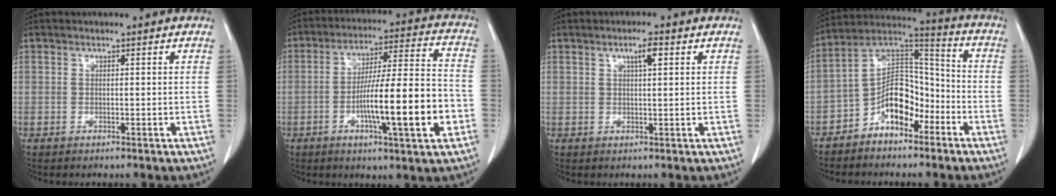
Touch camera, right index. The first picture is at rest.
{"total": 16.4, "force": [-4.6, 1.4, 15.6], "torque": [-0.259, 0.007, -0.072]}
{"total": 2.6, "force": [1.1, 0.3, 2.3], "torque": [-0.041, 0.002, 0.019]}
{"total": 11.0, "force": [-5.6, 5.9, 7.4], "torque": [-0.134, 0.036, -0.099]}